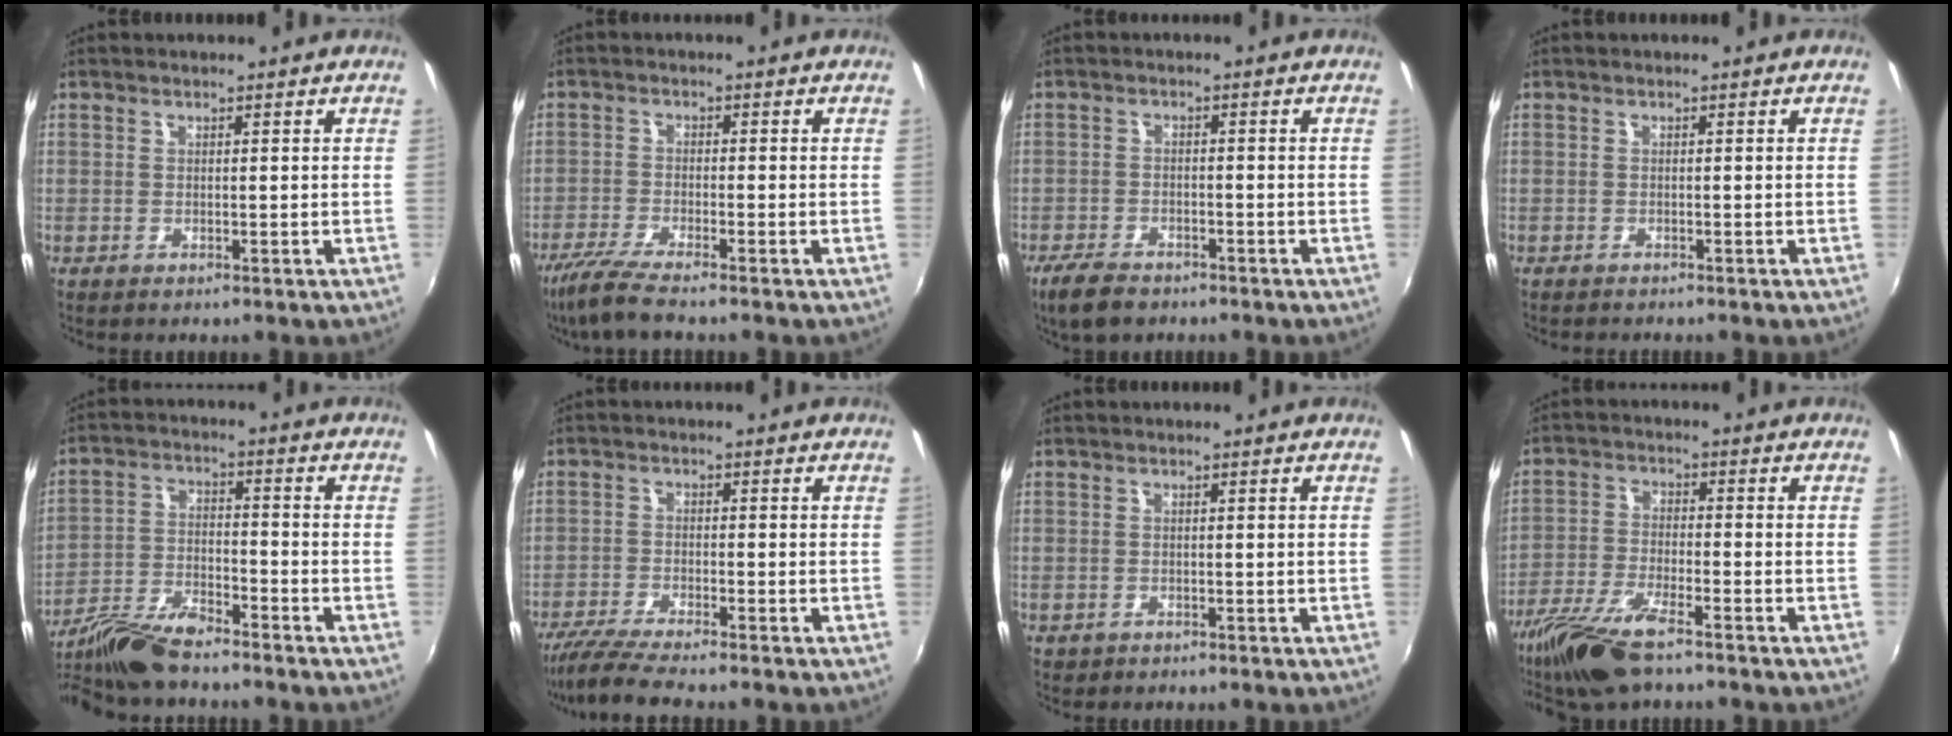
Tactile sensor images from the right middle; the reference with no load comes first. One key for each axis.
{"total": 6.8, "fx": -5.7, "fy": 0.1, "fz": 3.8, "tx": -0.096, "ty": -0.022, "tz": -0.105}
{"total": 6.3, "fx": -4.8, "fy": 2.8, "fz": 2.9, "tx": -0.083, "ty": -0.010, "tz": -0.088}
{"total": 1.2, "fx": -1.2, "fy": 0.2, "fz": 0.2, "tx": -0.007, "ty": -0.008, "tz": -0.019}
{"total": 11.8, "fx": -9.9, "fy": 2.4, "fz": 5.9, "tx": -0.126, "ty": -0.017, "tz": -0.188}
{"total": 7.4, "fx": -6.6, "fy": -0.1, "fz": 3.3, "tx": -0.090, "ty": -0.022, "tz": -0.121}
{"total": 1.0, "fx": -0.5, "fy": 0.8, "fz": 0.2, "tx": -0.007, "ty": -0.003, "tz": -0.005}
{"total": 11.1, "fx": -8.3, "fy": 2.4, "fz": 6.9, "tx": -0.160, "ty": -0.027, "tz": -0.164}